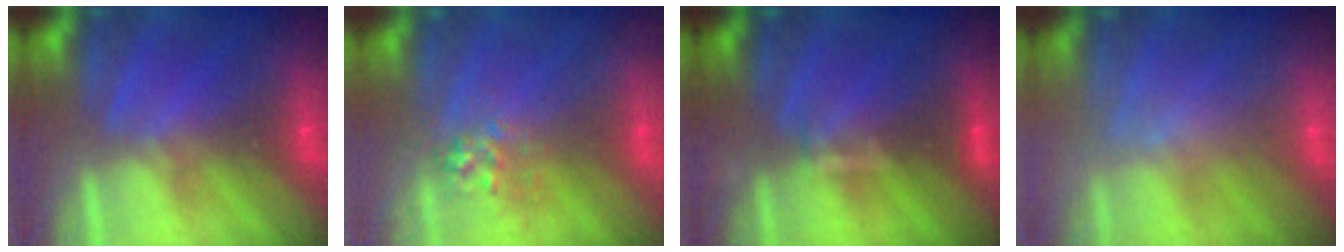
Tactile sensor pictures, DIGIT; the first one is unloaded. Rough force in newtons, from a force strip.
{"total": 2.9}
{"total": 3.4}
{"total": 2.3}